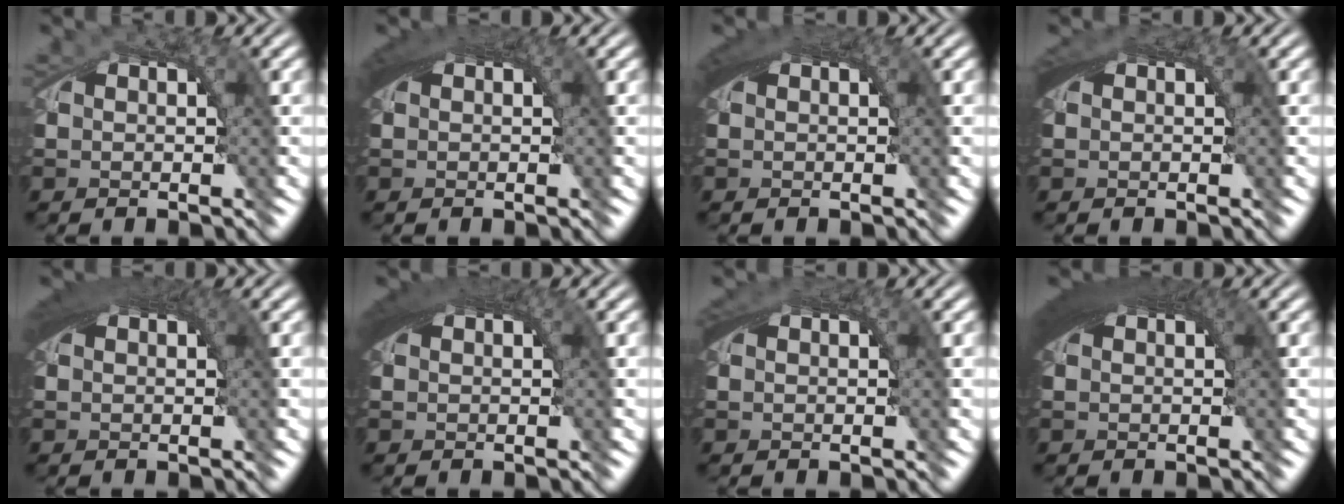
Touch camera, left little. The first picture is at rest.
{"total": 3.8, "force": [0.7, 1.7, 3.4], "torque": [-0.056, 0.001, 0.013]}
{"total": 3.5, "force": [0.6, 1.5, 3.1], "torque": [-0.052, 0.000, 0.013]}
{"total": 2.7, "force": [0.2, 1.5, 2.3], "torque": [-0.040, -0.003, 0.006]}
{"total": 4.6, "force": [1.0, 1.9, 4.1], "torque": [-0.061, 0.006, 0.017]}
{"total": 4.5, "force": [0.9, 1.9, 4.0], "torque": [-0.063, 0.002, 0.016]}
{"total": 2.6, "force": [0.5, 1.2, 2.2], "torque": [-0.037, 0.000, 0.011]}
{"total": 5.9, "force": [1.3, 2.4, 5.2], "torque": [-0.077, 0.008, 0.020]}